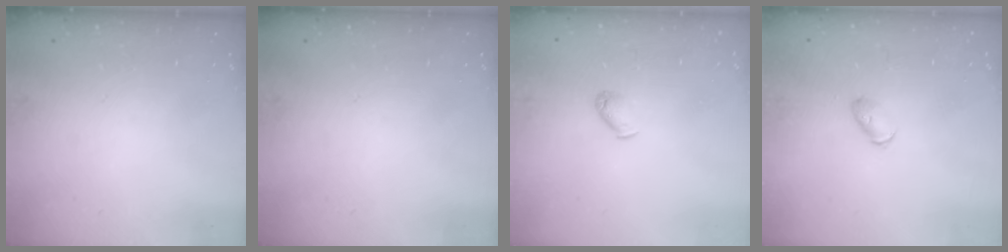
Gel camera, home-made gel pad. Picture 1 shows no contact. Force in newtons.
{"total": 0.0}
{"total": 4.1, "press": 4.0, "slide": 0.9}
{"total": 5.5, "press": 5.4, "slide": 1.0}